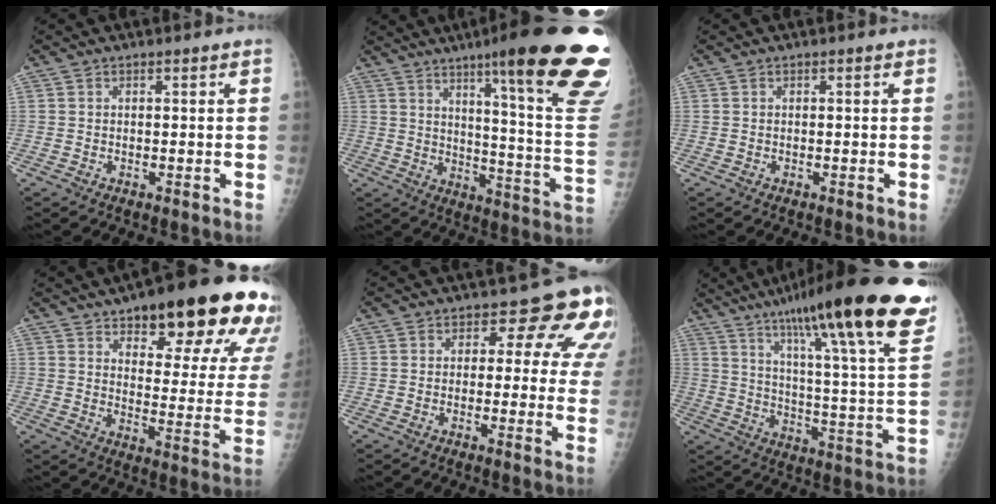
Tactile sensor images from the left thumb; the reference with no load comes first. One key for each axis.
{"total": 28.1, "fx": 17.5, "fy": 2.8, "fz": 21.8, "tx": -0.231, "ty": -0.085, "tz": 0.238}
{"total": 0.0}
{"total": 26.5, "fx": 16.4, "fy": 8.5, "fz": 18.9, "tx": -0.208, "ty": -0.056, "tz": 0.217}
{"total": 10.6, "fx": 4.9, "fy": 5.9, "fz": 7.2, "tx": -0.032, "ty": -0.018, "tz": 0.040}
{"total": 31.1, "fx": 19.7, "fy": 4.2, "fz": 23.7, "tx": -0.319, "ty": -0.056, "tz": 0.291}